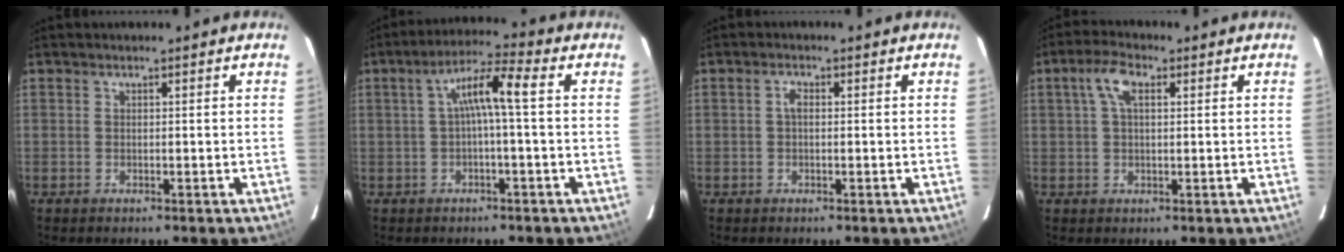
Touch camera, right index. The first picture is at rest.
{"total": 6.2, "force": [0.0, 0.3, 6.2], "torque": [-0.126, 0.019, 0.002]}
{"total": 1.5, "force": [0.0, 0.8, 1.2], "torque": [-0.025, 0.008, -0.002]}
{"total": 5.0, "force": [1.6, 2.3, 4.1], "torque": [-0.081, 0.015, 0.030]}